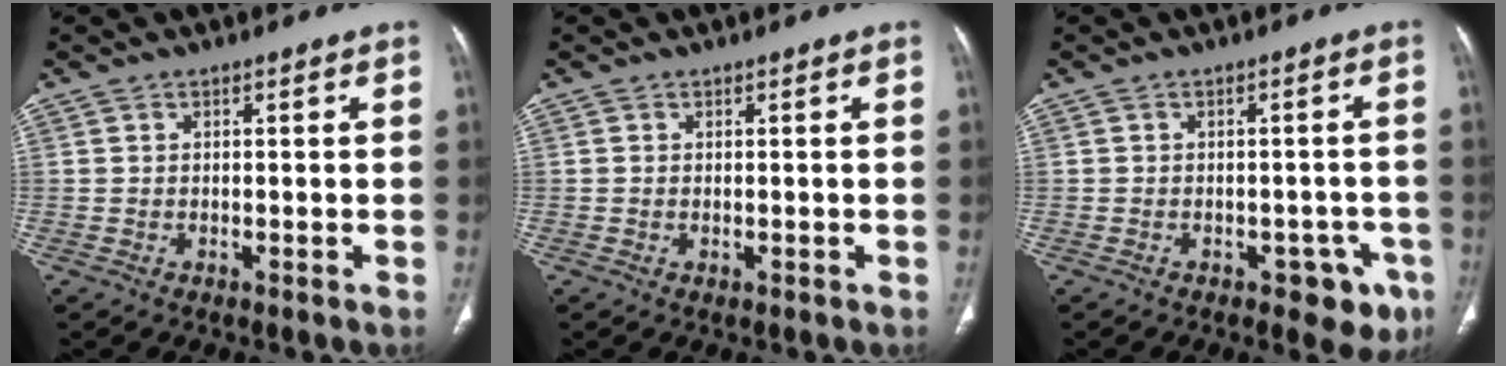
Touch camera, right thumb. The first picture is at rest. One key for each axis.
{"total": 0.0}
{"total": 6.3, "fx": -3.3, "fy": 3.7, "fz": 3.9, "tx": -0.017, "ty": 0.015, "tz": -0.038}